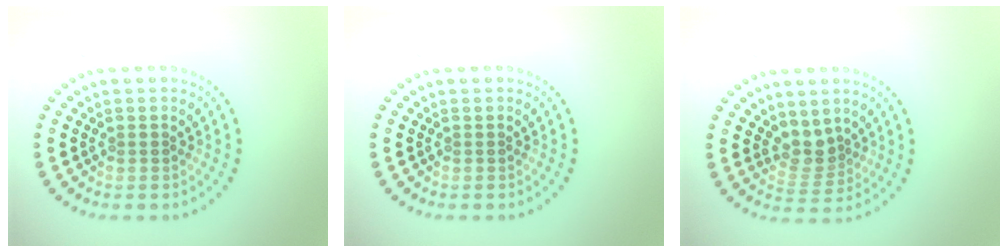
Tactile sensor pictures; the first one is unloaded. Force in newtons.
{"total": 0.0}
{"total": 2.4, "press": 1.7, "slide": 1.6}